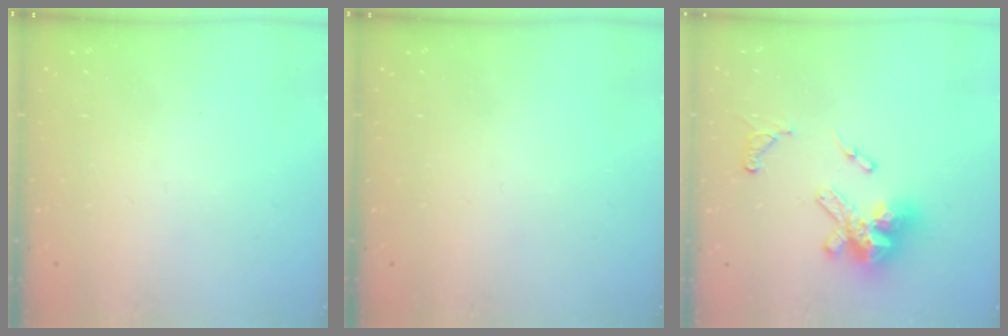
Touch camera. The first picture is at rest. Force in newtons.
{"total": 0.0}
{"total": 15.9, "press": 15.9, "slide": 1.7}